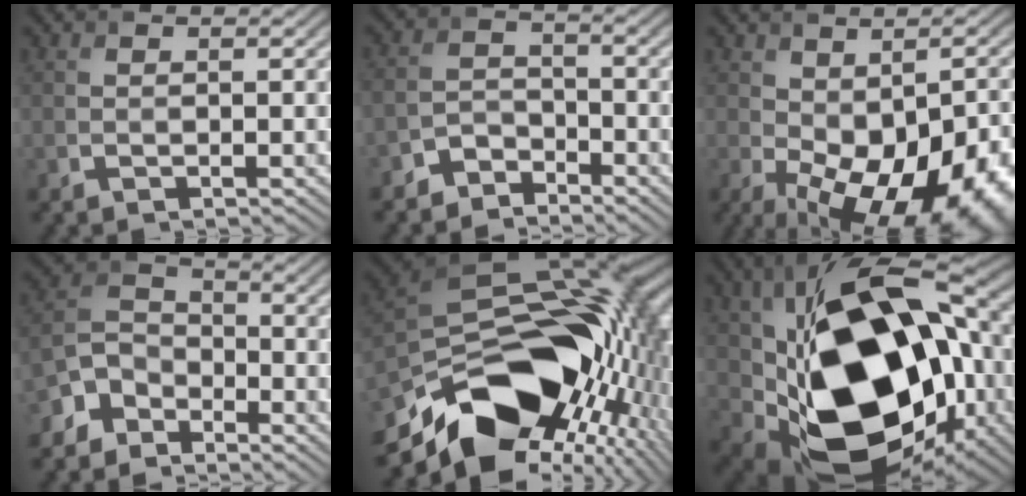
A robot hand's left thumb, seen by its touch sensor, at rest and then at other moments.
{"total": 3.9, "force": [-3.5, 1.8, 0.5], "torque": [-0.012, 0.005, -0.081]}
{"total": 16.2, "force": [-5.5, 8.4, 12.8], "torque": [-0.184, -0.036, -0.056]}
{"total": 6.0, "force": [-4.7, 3.4, 1.5], "torque": [-0.042, 0.000, -0.113]}
{"total": 19.6, "force": [-7.7, 12.3, 13.2], "torque": [-0.244, -0.040, -0.120]}
{"total": 21.0, "force": [-1.2, 13.6, 15.9], "torque": [-0.314, -0.039, -0.005]}